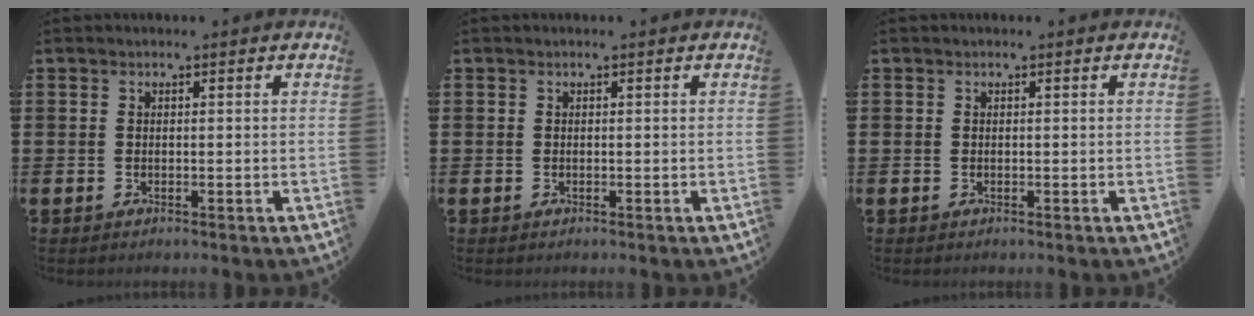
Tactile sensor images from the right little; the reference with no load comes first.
{"total": 0.0}
{"total": 0.0}